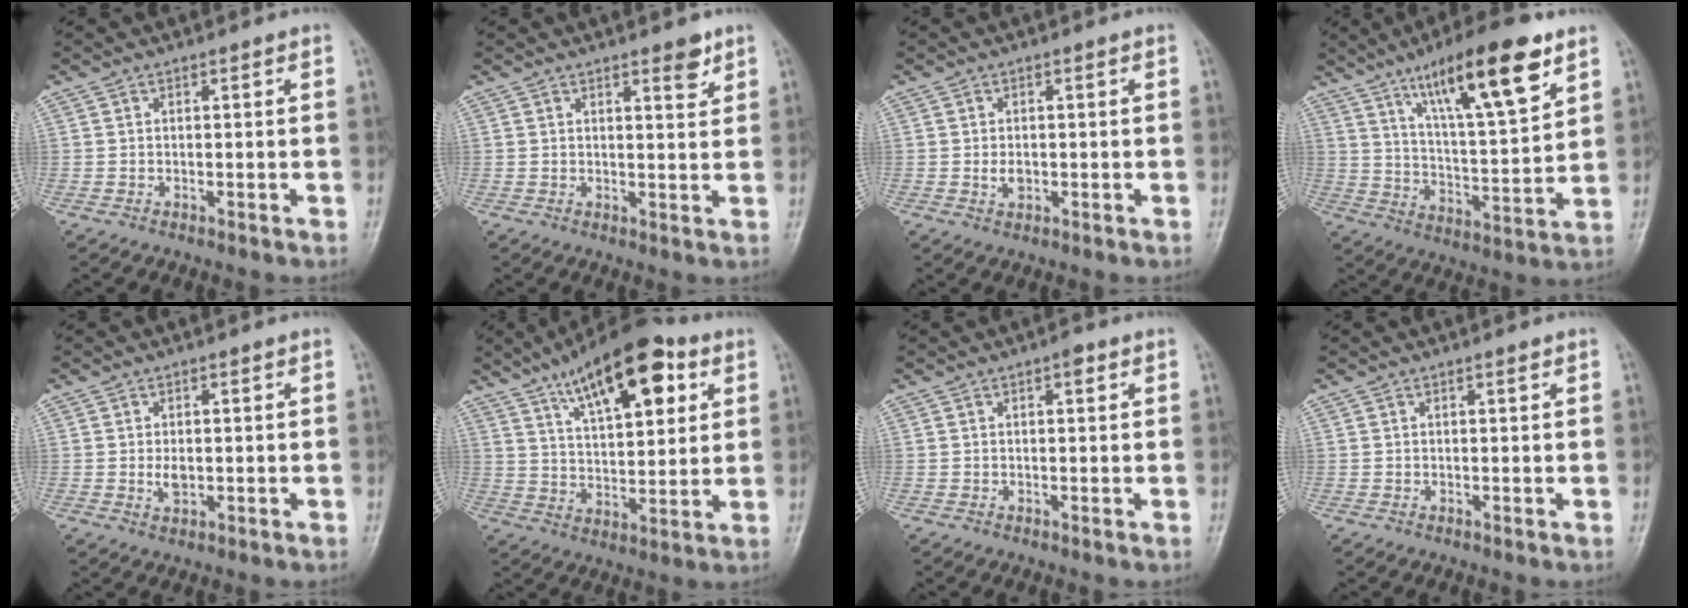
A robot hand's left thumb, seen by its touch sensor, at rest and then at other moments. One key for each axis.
{"total": 3.3, "fx": 2.2, "fy": 1.1, "fz": 2.2, "tx": -0.019, "ty": -0.014, "tz": 0.030}
{"total": 2.2, "fx": -0.3, "fy": 1.5, "fz": 1.6, "tx": -0.024, "ty": 0.000, "tz": -0.003}
{"total": 18.9, "fx": 10.8, "fy": 4.4, "fz": 14.9, "tx": -0.222, "ty": -0.046, "tz": 0.184}
{"total": 2.5, "fx": 0.0, "fy": 1.5, "fz": 2.0, "tx": -0.031, "ty": -0.005, "tz": 0.003}
{"total": 18.0, "fx": 8.9, "fy": 7.3, "fz": 13.9, "tx": -0.178, "ty": -0.024, "tz": 0.146}
{"total": 1.7, "fx": 0.8, "fy": 0.7, "fz": 1.3, "tx": -0.016, "ty": 0.001, "tz": 0.008}
{"total": 0.6, "fx": 0.4, "fy": 0.1, "fz": 0.4, "tx": -0.007, "ty": -0.001, "tz": 0.006}